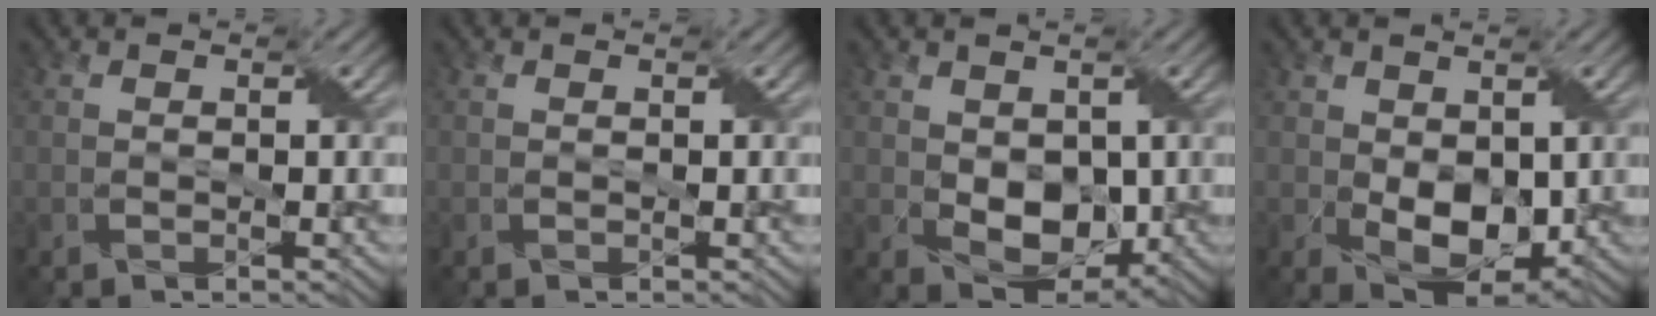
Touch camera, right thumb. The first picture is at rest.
{"total": 0.0}
{"total": 6.2, "force": [-0.1, 4.4, 4.3], "torque": [-0.082, -0.017, 0.006]}
{"total": 6.4, "force": [0.0, 4.5, 4.5], "torque": [-0.088, -0.021, 0.009]}